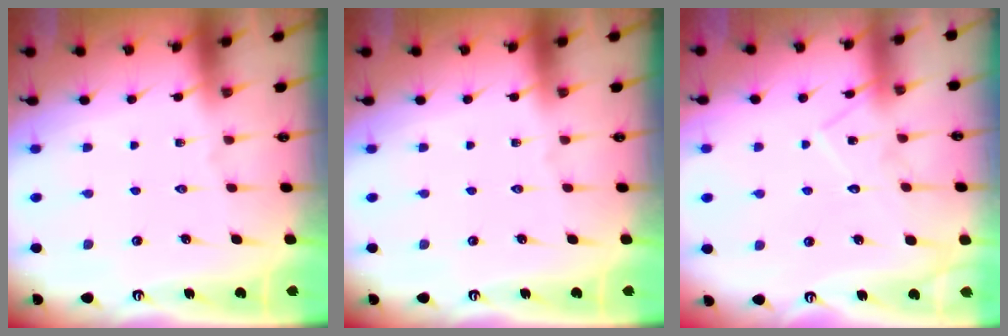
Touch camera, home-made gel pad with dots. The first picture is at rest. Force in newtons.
{"total": 0.0}
{"total": 10.4, "press": 10.4, "slide": 0.7}